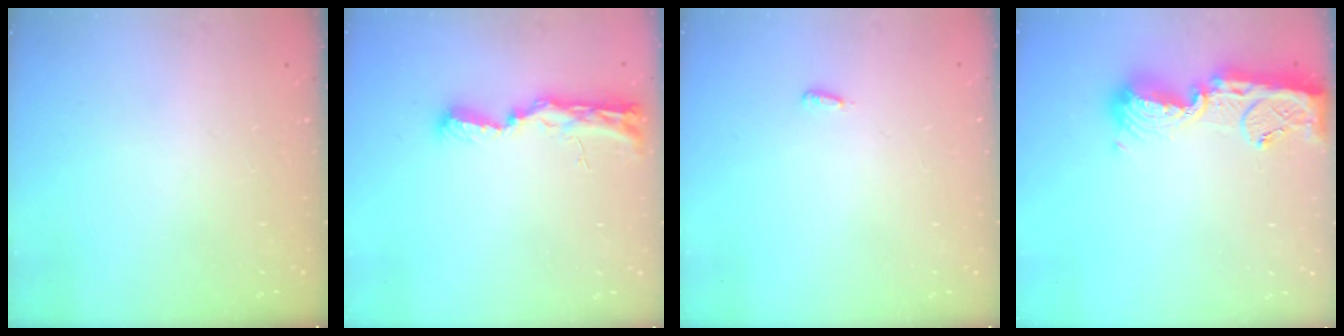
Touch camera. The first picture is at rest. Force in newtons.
{"total": 8.8, "press": 8.7, "slide": 0.9}
{"total": 2.7, "press": 2.6, "slide": 0.9}
{"total": 14.6, "press": 14.5, "slide": 1.4}